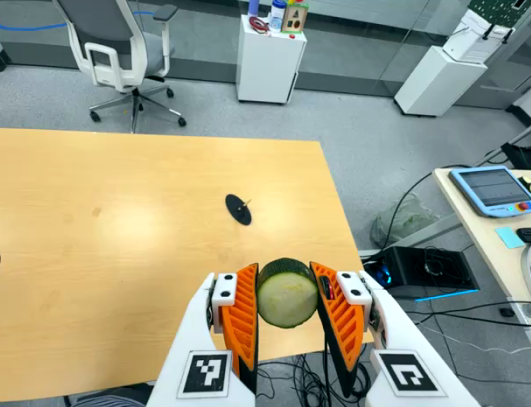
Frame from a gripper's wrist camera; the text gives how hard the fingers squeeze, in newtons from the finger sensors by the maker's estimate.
{"total": 10.8, "left": 10.1, "right": 11.5}